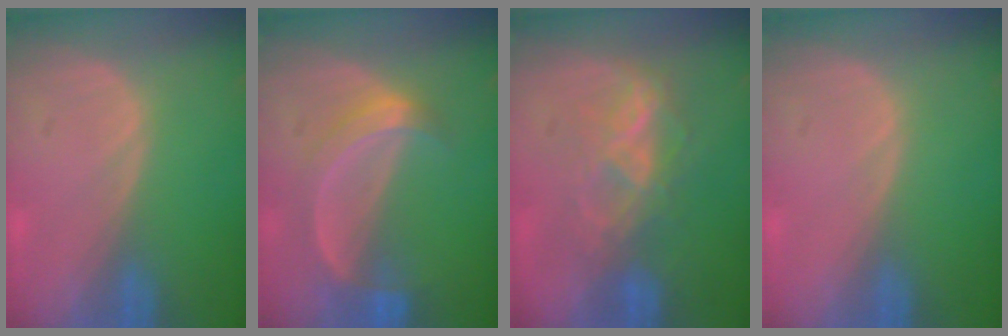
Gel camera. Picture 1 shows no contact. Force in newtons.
{"total": 5.3, "press": 5.2, "slide": 1.2}
{"total": 6.1, "press": 6.1, "slide": 0.7}
{"total": 0.0}